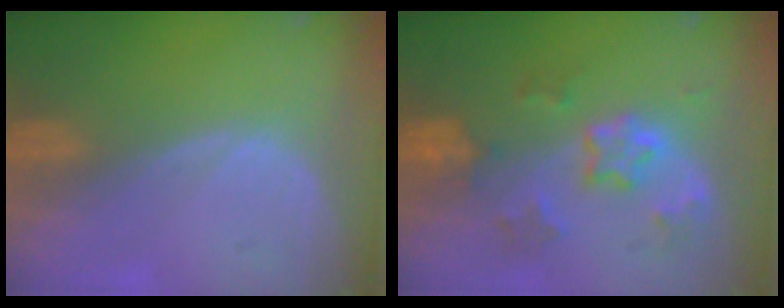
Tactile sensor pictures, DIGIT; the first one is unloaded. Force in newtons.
{"total": 7.1, "press": 6.4, "slide": 3.2}